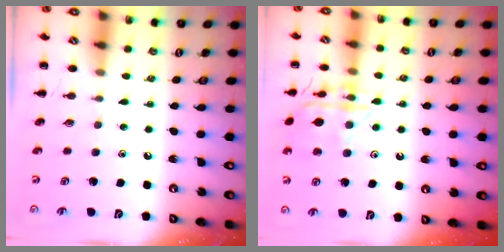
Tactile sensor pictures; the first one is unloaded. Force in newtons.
{"total": 14.5, "press": 14.4, "slide": 0.8}